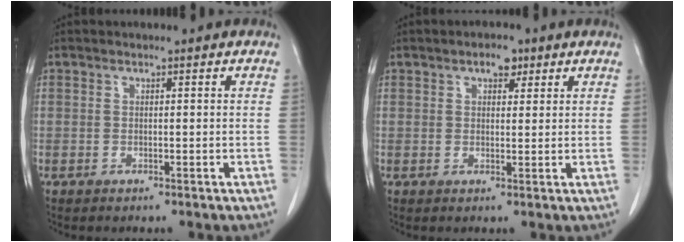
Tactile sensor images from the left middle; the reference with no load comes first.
{"total": 3.0, "force": [1.9, 1.7, 1.7], "torque": [-0.023, 0.005, 0.028]}